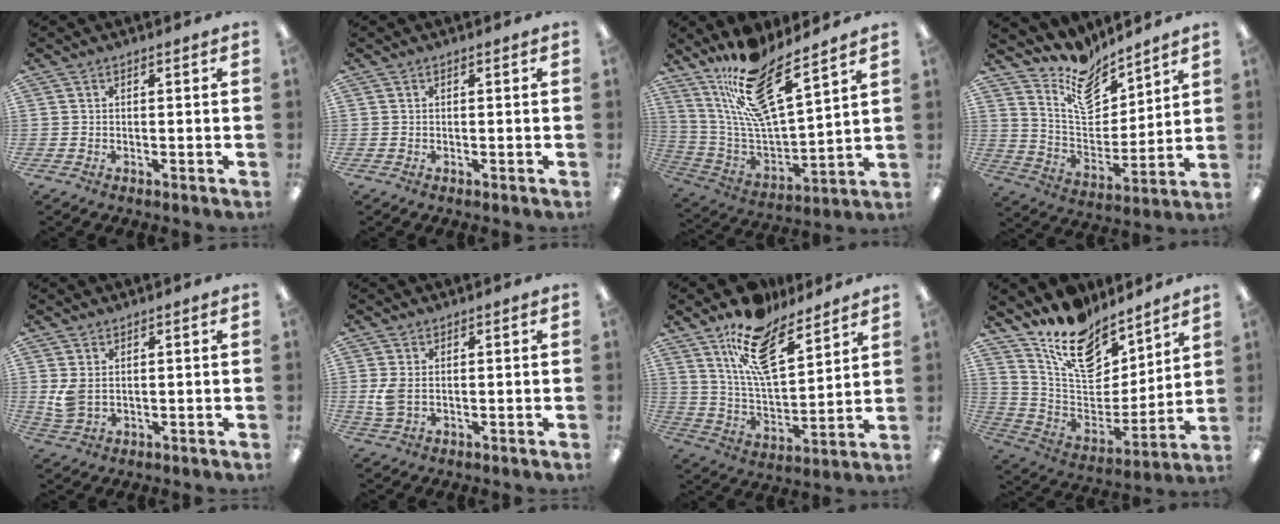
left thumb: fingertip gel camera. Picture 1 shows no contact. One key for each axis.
{"total": 0.0}
{"total": 18.6, "fx": 13.8, "fy": 4.6, "fz": 11.6, "tx": -0.220, "ty": -0.088, "tz": 0.236}
{"total": 13.2, "fx": 11.0, "fy": 5.6, "fz": 4.8, "tx": -0.098, "ty": -0.078, "tz": 0.204}
{"total": 4.7, "fx": 1.2, "fy": 3.1, "fz": 3.4, "tx": -0.071, "ty": -0.002, "tz": 0.021}
{"total": 4.5, "fx": 0.3, "fy": 2.7, "fz": 3.6, "tx": -0.080, "ty": -0.003, "tz": 0.001}
{"total": 16.3, "fx": 11.3, "fy": 6.7, "fz": 9.6, "tx": -0.167, "ty": -0.053, "tz": 0.198}
{"total": 16.6, "fx": 12.7, "fy": 8.3, "fz": 6.7, "tx": -0.127, "ty": -0.091, "tz": 0.231}